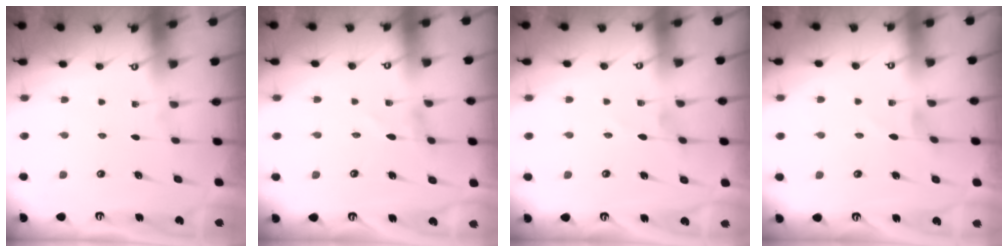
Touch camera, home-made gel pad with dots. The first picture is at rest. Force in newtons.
{"total": 1.3, "press": 1.3, "slide": 0.0}
{"total": 0.0}
{"total": 0.0}